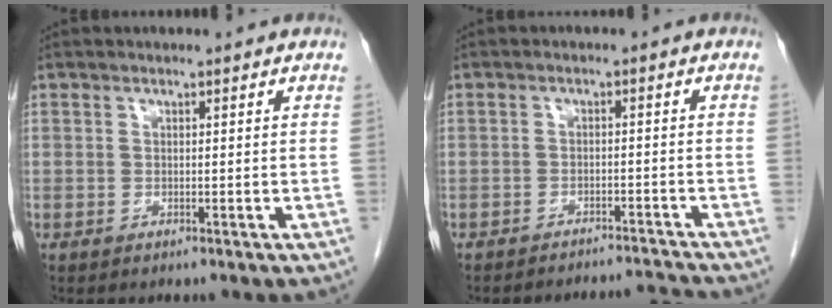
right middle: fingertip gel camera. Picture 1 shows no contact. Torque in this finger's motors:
{"motor_torque": [-0.11, -0.20, -0.06, 0.02]}